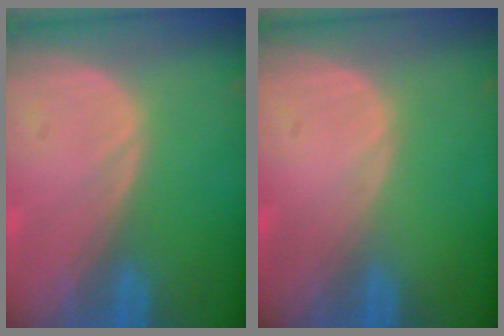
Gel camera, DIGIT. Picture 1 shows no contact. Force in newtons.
{"total": 0.0}